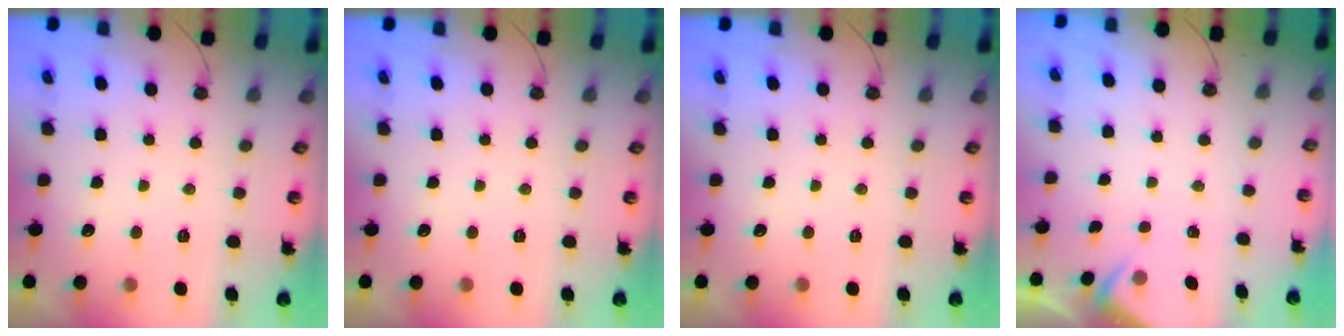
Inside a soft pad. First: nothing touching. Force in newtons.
{"total": 0.0}
{"total": 0.0}
{"total": 2.8, "press": 2.7, "slide": 0.4}